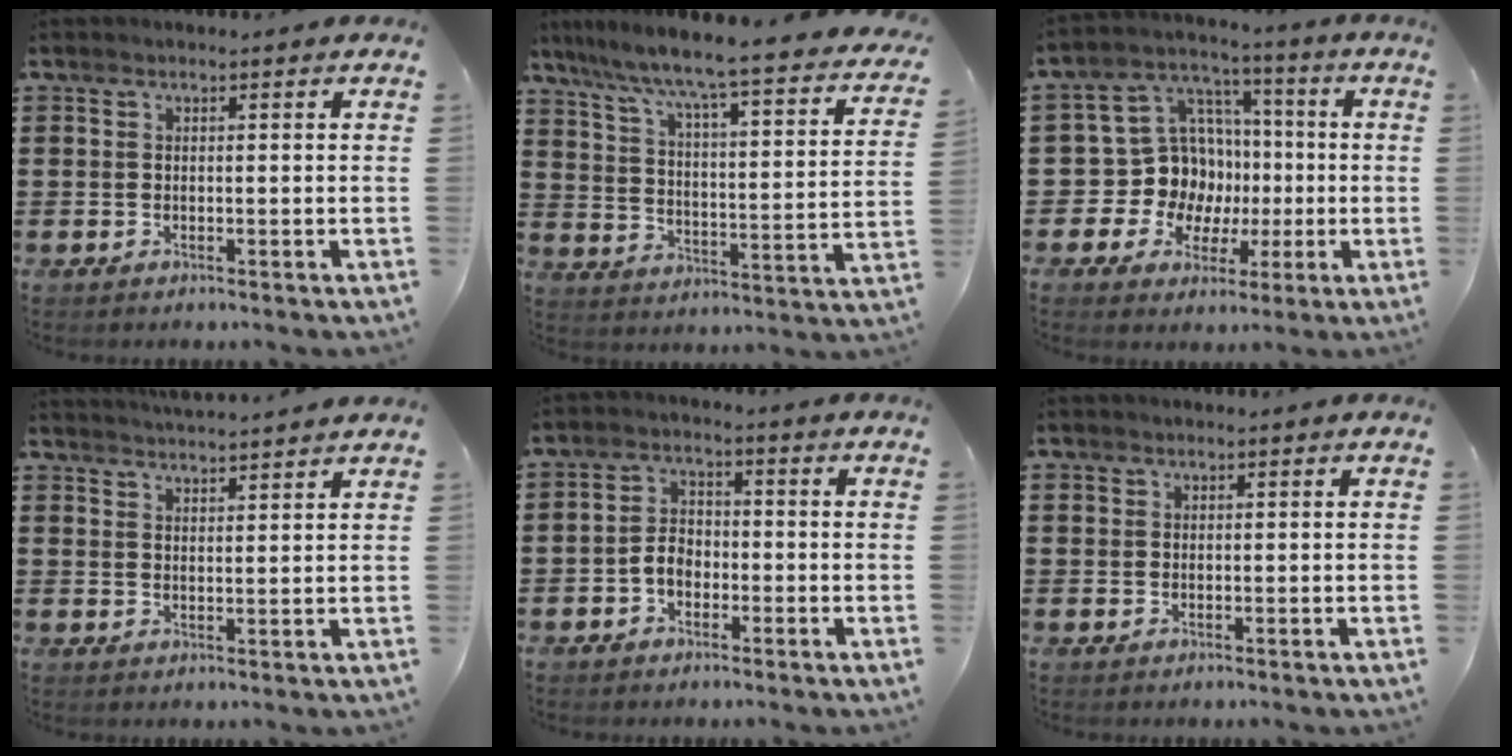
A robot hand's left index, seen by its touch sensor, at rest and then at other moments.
{"total": 5.1, "force": [4.4, -0.7, 2.6], "torque": [-0.076, -0.052, 0.058]}
{"total": 11.3, "force": [-0.1, 10.9, 3.3], "torque": [-0.111, -0.006, 0.009]}
{"total": 3.1, "force": [3.1, -0.5, 0.0], "torque": [-0.011, -0.014, 0.057]}
{"total": 3.4, "force": [-1.4, 2.4, 2.1], "torque": [-0.049, 0.005, -0.031]}
{"total": 0.9, "force": [0.4, 0.8, 0.1], "torque": [-0.005, 0.006, 0.007]}